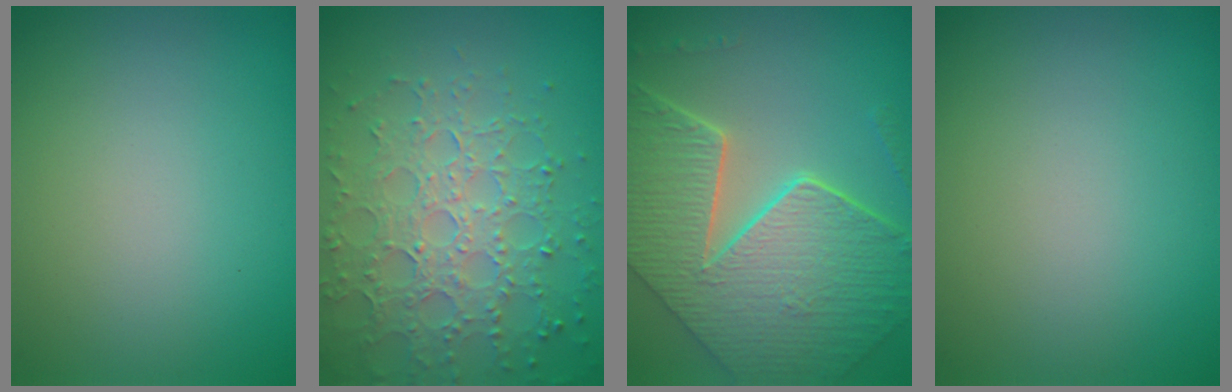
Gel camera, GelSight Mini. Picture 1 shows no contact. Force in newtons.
{"total": 6.1, "press": 5.0, "slide": 3.6}
{"total": 9.6, "press": 7.0, "slide": 6.4}
{"total": 0.0}